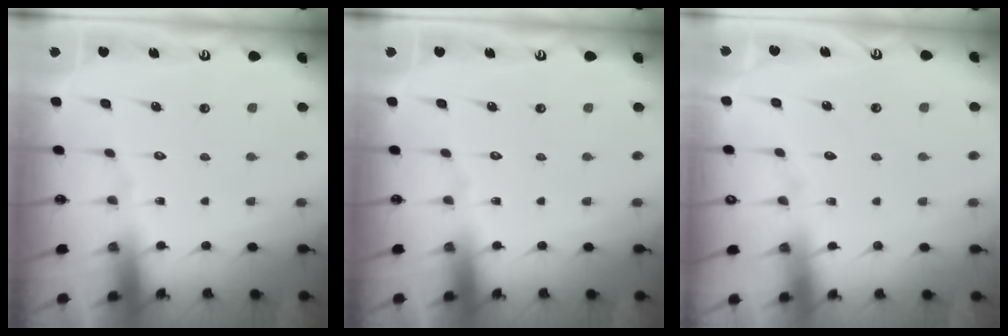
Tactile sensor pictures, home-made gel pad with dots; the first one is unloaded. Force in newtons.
{"total": 0.0}
{"total": 2.8, "press": 2.8, "slide": 0.4}